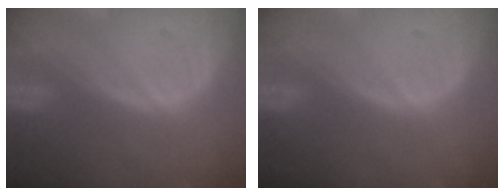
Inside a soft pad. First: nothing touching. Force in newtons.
{"total": 0.0}